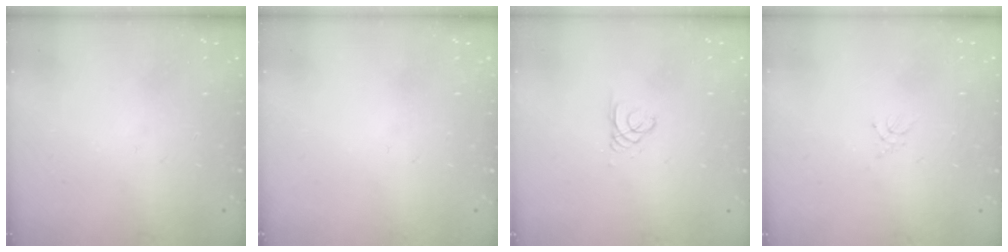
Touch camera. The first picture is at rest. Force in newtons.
{"total": 0.0}
{"total": 0.8, "press": 0.8, "slide": 0.1}
{"total": 2.3, "press": 2.2, "slide": 0.3}